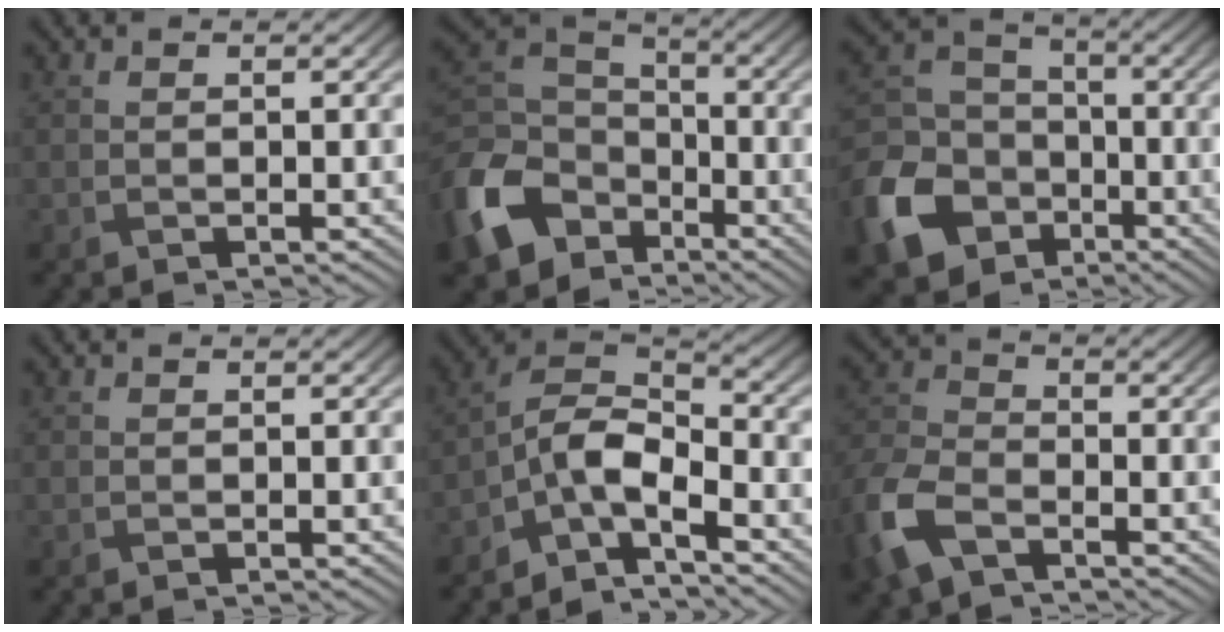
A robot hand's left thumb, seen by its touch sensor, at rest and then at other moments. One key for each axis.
{"total": 14.2, "fx": -6.8, "fy": 10.4, "fz": 6.8, "tx": -0.224, "ty": -0.032, "tz": -0.135}
{"total": 13.9, "fx": -6.1, "fy": 10.7, "fz": 6.4, "tx": -0.211, "ty": -0.038, "tz": -0.124}
{"total": 0.0}
{"total": 8.4, "fx": -5.5, "fy": 3.2, "fz": 5.5, "tx": -0.099, "ty": 0.008, "tz": -0.128}
{"total": 8.6, "fx": -4.7, "fy": 4.8, "fz": 5.3, "tx": -0.146, "ty": -0.017, "tz": -0.105}